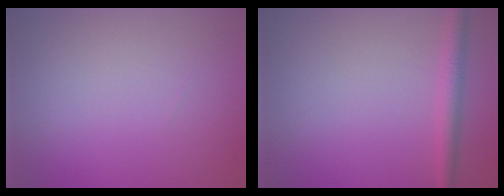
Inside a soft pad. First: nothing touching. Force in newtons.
{"total": 2.2, "press": 2.2, "slide": 0.1}